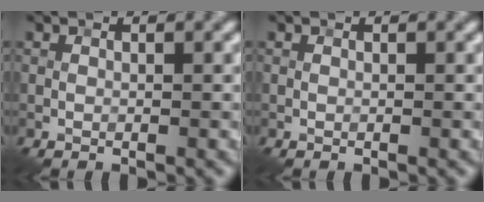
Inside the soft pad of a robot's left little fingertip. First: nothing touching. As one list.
[{"total": 0.0}]